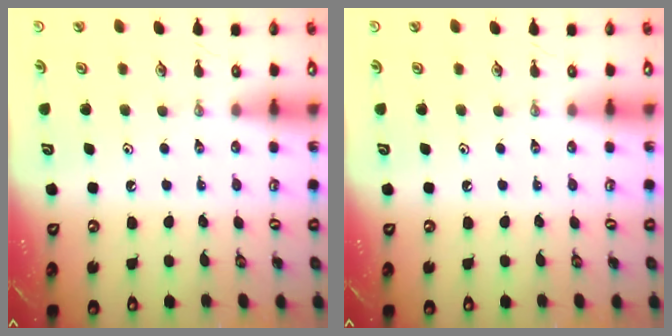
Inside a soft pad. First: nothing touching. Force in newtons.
{"total": 0.0}